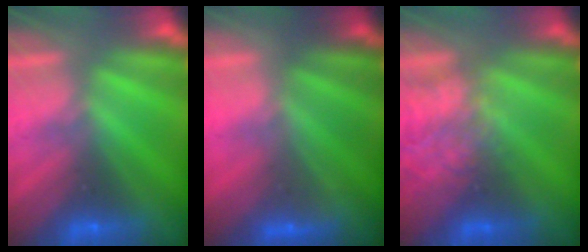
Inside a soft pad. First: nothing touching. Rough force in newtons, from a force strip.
{"total": 1.9}
{"total": 2.1}